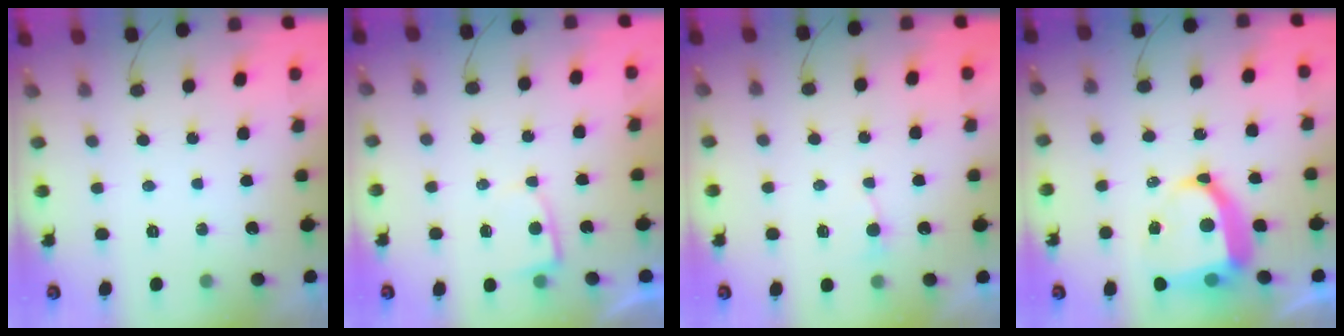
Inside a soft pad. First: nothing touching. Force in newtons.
{"total": 2.8, "press": 2.7, "slide": 0.4}
{"total": 2.7, "press": 2.7, "slide": 0.3}
{"total": 11.7, "press": 11.6, "slide": 1.6}